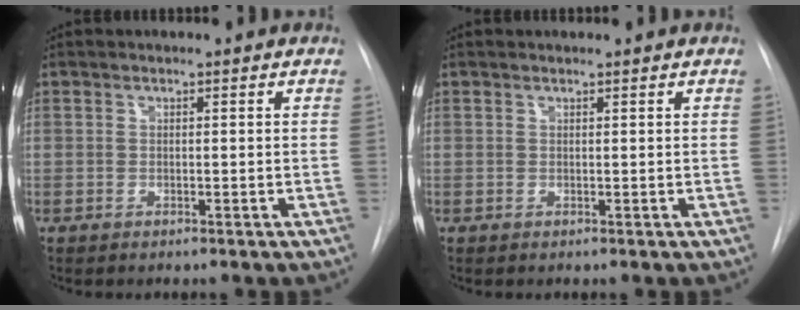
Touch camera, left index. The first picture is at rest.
{"total": 0.6, "force": [0.6, -0.1, 0.1], "torque": [-0.005, 0.008, 0.014]}